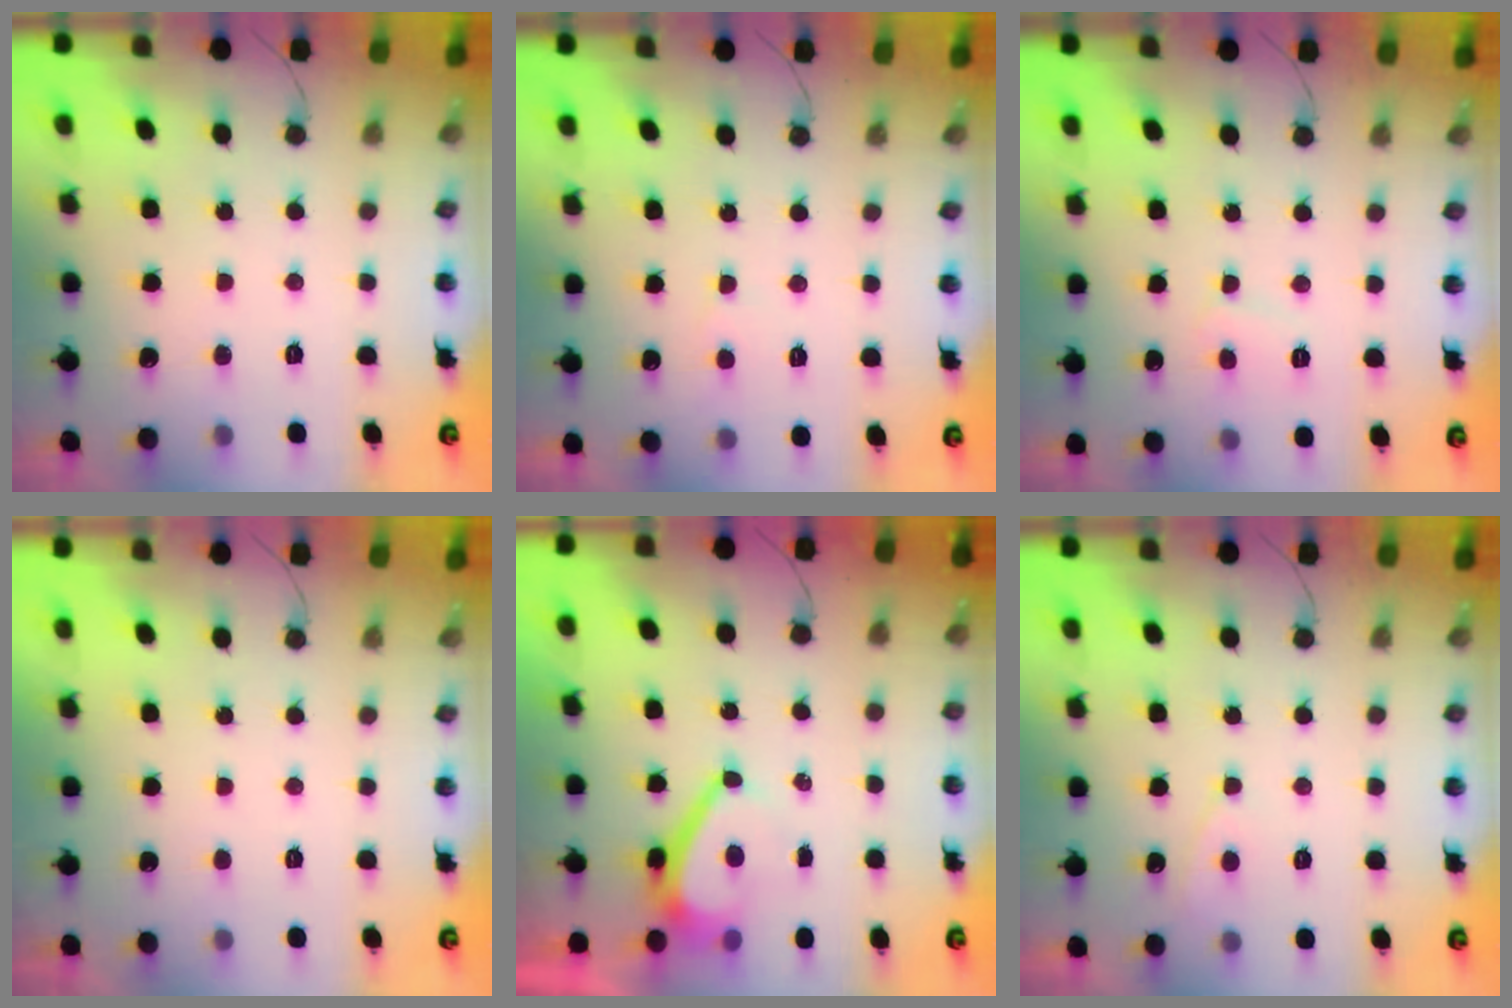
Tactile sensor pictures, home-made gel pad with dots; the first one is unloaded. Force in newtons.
{"total": 2.5, "press": 2.4, "slide": 0.4}
{"total": 4.6, "press": 4.6, "slide": 0.4}
{"total": 2.2, "press": 2.1, "slide": 0.4}
{"total": 5.5, "press": 5.5, "slide": 0.8}
{"total": 2.9, "press": 2.9, "slide": 0.4}